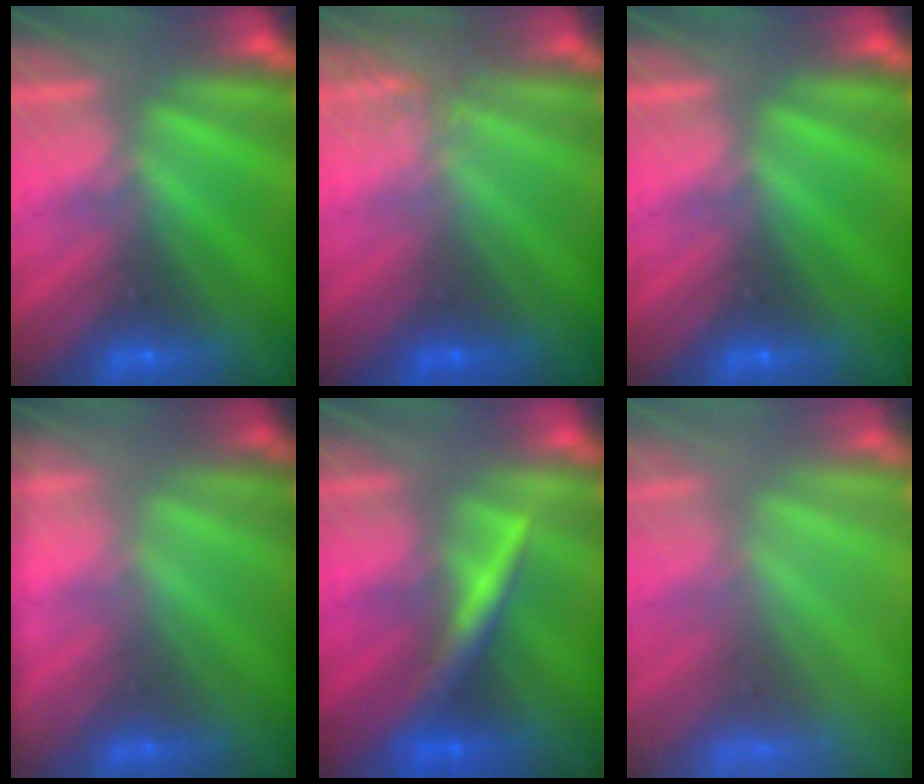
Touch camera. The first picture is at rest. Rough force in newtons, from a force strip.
{"total": 2.2}
{"total": 0.0}
{"total": 1.7}
{"total": 2.3}
{"total": 8.6}